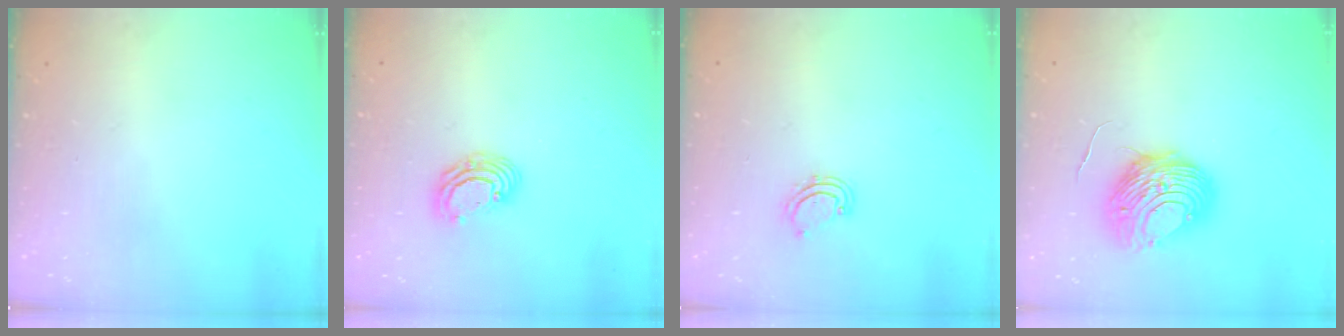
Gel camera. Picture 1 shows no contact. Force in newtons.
{"total": 6.1, "press": 6.1, "slide": 0.3}
{"total": 3.5, "press": 3.5, "slide": 0.3}
{"total": 9.7, "press": 9.6, "slide": 1.1}